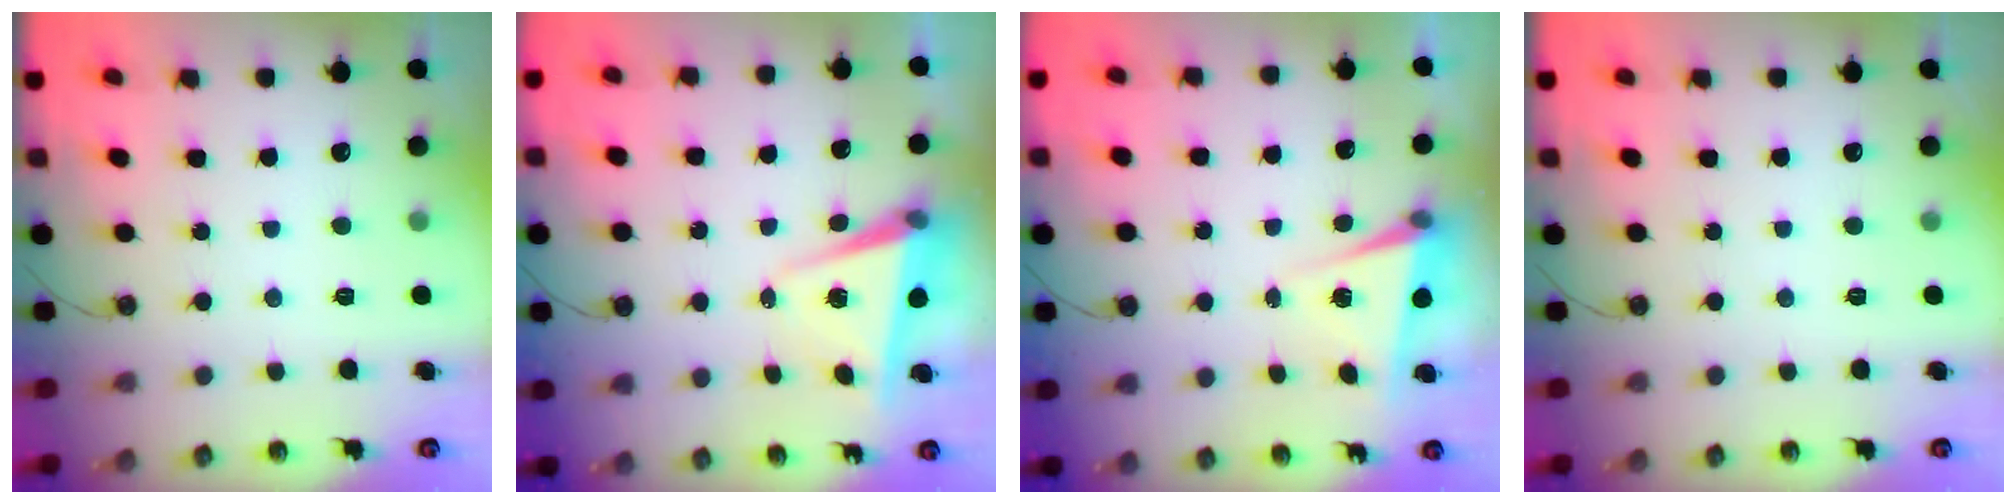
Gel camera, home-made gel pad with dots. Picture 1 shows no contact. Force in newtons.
{"total": 5.7, "press": 5.1, "slide": 2.6}
{"total": 5.6, "press": 5.5, "slide": 0.9}
{"total": 0.0}